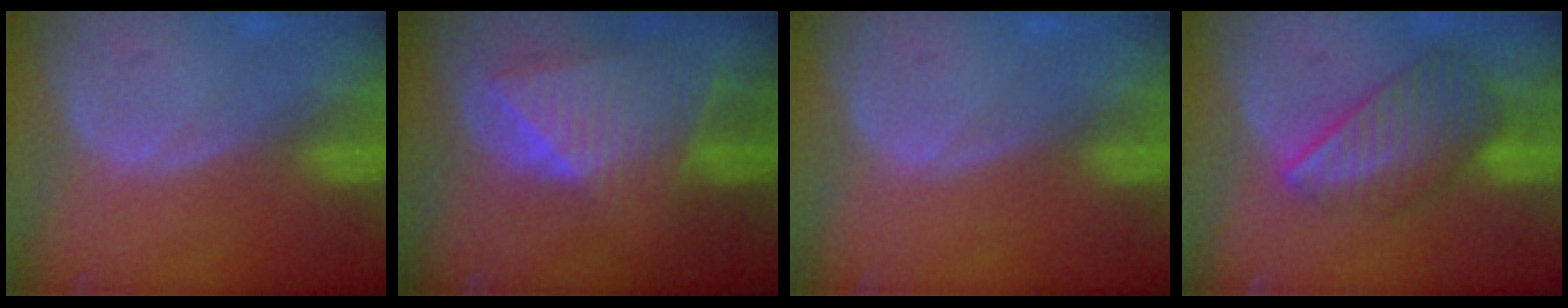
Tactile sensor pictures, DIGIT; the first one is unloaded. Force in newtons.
{"total": 8.9, "press": 7.8, "slide": 4.2}
{"total": 0.0}
{"total": 8.4, "press": 7.5, "slide": 3.9}